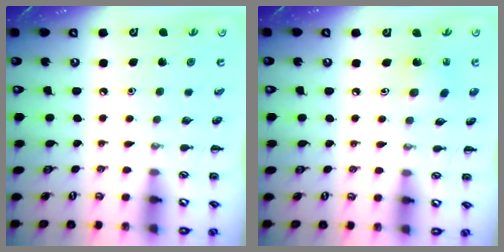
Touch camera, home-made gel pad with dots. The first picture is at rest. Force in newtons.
{"total": 4.6, "press": 4.4, "slide": 1.3}